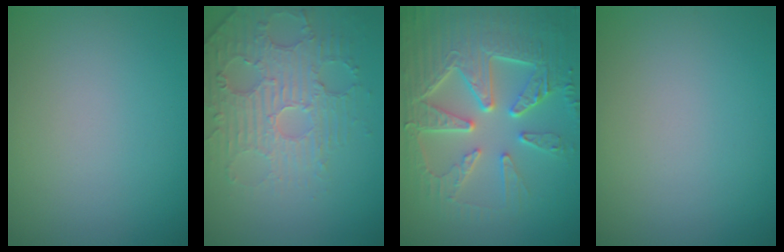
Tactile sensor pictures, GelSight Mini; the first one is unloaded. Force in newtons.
{"total": 4.8, "press": 3.8, "slide": 3.0}
{"total": 8.6, "press": 6.4, "slide": 5.8}
{"total": 0.0}